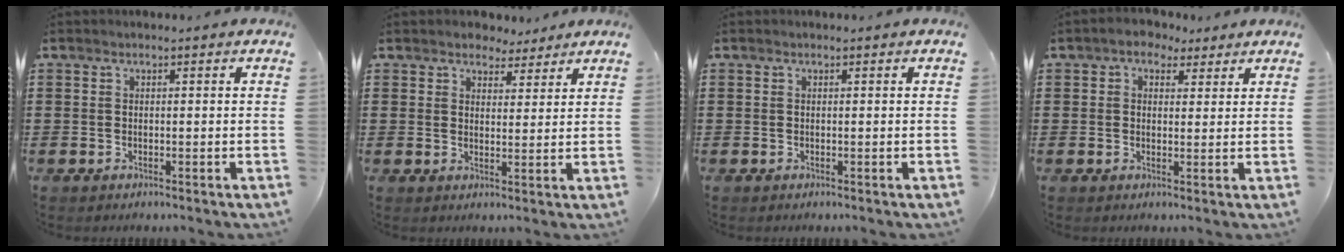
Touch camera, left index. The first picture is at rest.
{"total": 3.5, "force": [3.1, 1.6, 0.2], "torque": [-0.014, 0.002, 0.059]}
{"total": 0.0}
{"total": 2.8, "force": [1.8, 1.9, 1.0], "torque": [-0.029, 0.013, 0.031]}